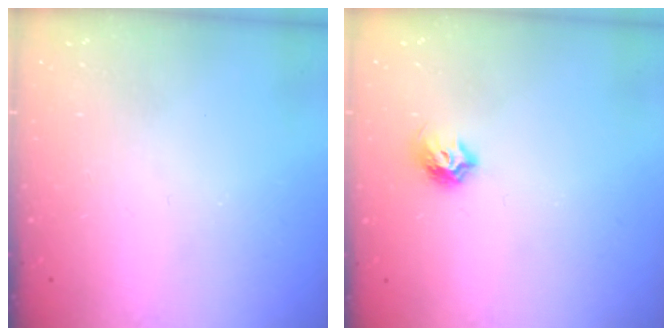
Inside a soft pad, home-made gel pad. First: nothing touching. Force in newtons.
{"total": 5.1, "press": 5.0, "slide": 1.0}